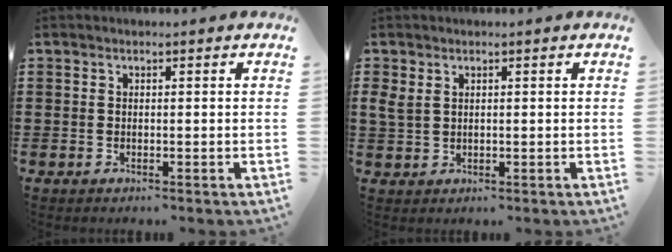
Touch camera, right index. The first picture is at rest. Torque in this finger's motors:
{"motor_torque": [0.02, 0.00, 0.09, 0.10]}